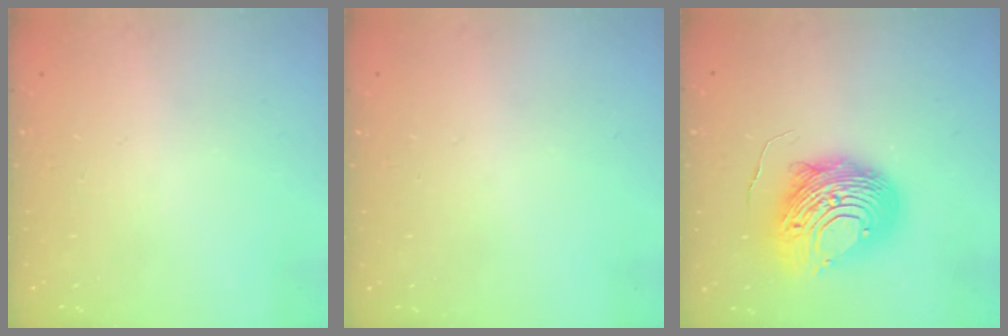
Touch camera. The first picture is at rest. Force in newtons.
{"total": 0.0}
{"total": 14.9, "press": 14.8, "slide": 1.3}